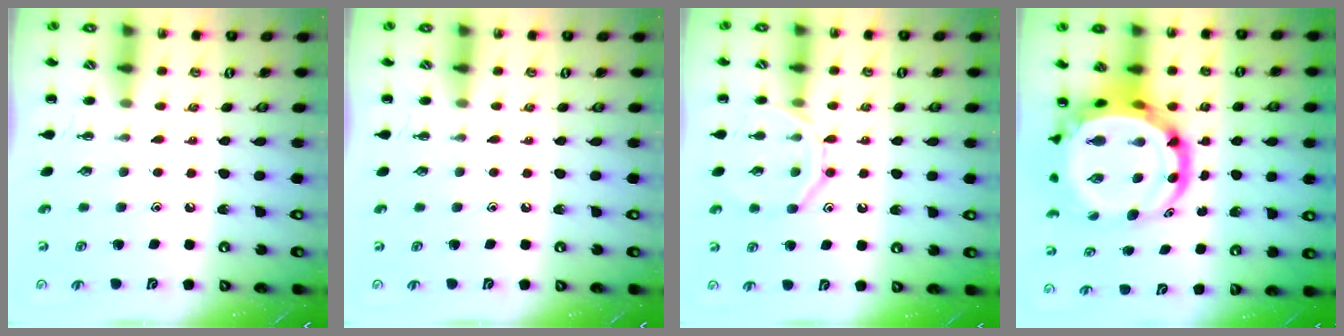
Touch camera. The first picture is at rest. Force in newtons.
{"total": 0.0}
{"total": 11.4, "press": 11.3, "slide": 1.3}
{"total": 14.2, "press": 13.7, "slide": 4.0}